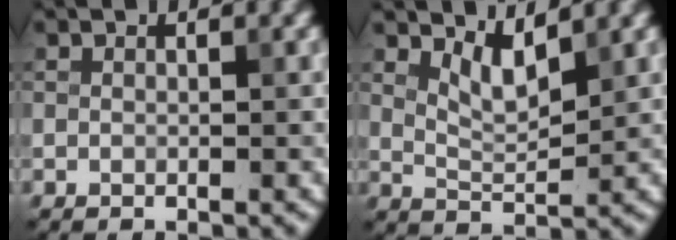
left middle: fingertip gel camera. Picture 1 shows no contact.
{"total": 2.8, "force": [1.8, 0.8, 1.9], "torque": [-0.039, -0.010, 0.038]}